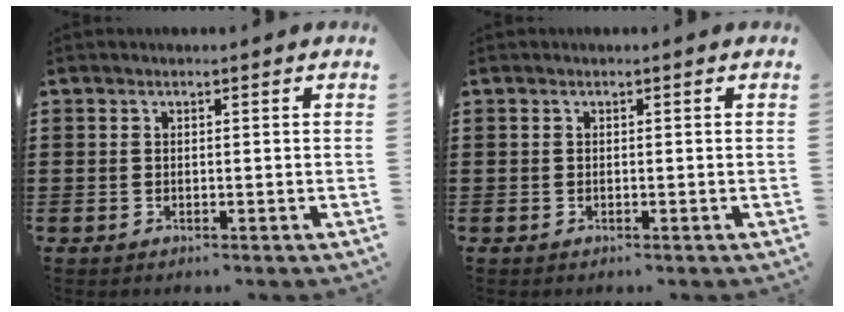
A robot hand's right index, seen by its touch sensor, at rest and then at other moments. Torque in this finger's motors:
{"motor_torque": [1.94, 0.20, 0.02, -0.01]}